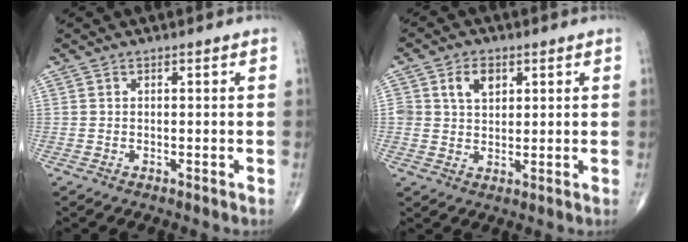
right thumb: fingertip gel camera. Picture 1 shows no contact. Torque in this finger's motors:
{"motor_torque": [0.69, 0.86, 0.49, 0.00, 0.03]}